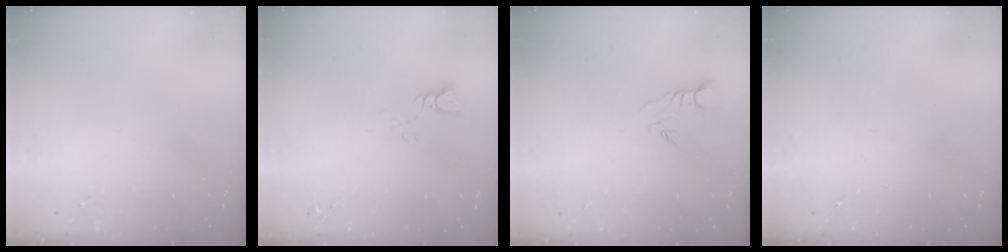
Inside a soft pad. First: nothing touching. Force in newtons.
{"total": 2.8, "press": 2.8, "slide": 0.2}
{"total": 3.4, "press": 3.4, "slide": 0.2}
{"total": 0.0}